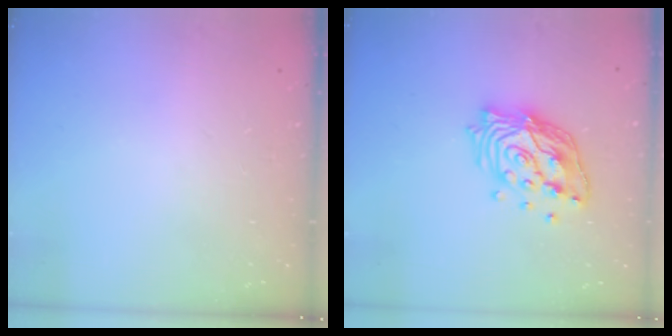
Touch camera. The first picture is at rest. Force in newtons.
{"total": 15.2, "press": 15.1, "slide": 1.5}